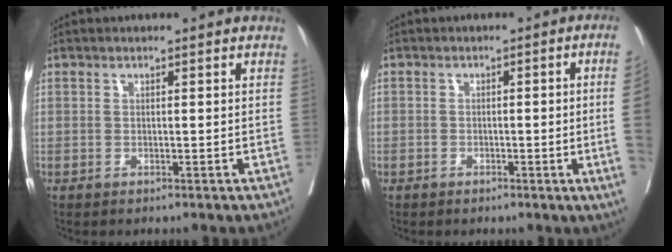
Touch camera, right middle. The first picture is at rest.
{"total": 5.7, "force": [-1.1, -1.0, 5.5], "torque": [-0.061, -0.001, -0.017]}